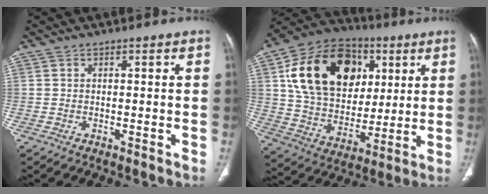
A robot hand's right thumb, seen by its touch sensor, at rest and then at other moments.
{"total": 24.8, "force": [7.6, 17.7, 15.6], "torque": [-0.248, -0.001, 0.130]}